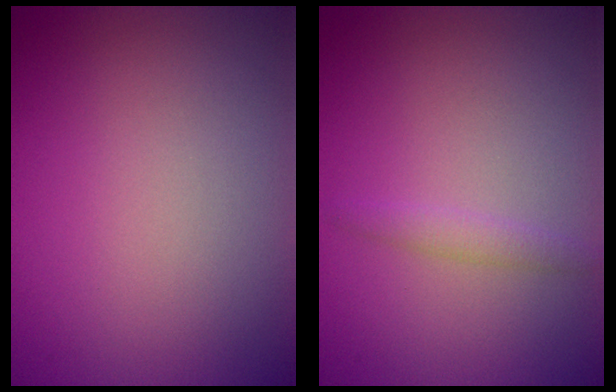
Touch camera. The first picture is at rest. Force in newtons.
{"total": 1.2, "press": 1.2, "slide": 0.0}